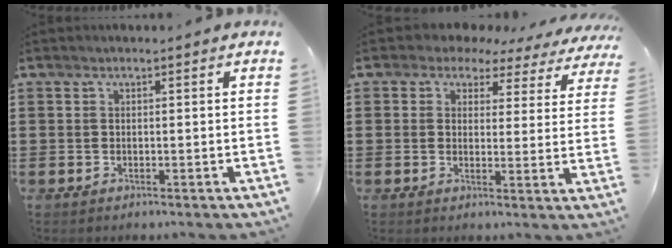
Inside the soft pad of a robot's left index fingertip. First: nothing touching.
{"total": 3.2, "force": [2.5, 1.9, 0.5], "torque": [-0.030, -0.012, 0.040]}